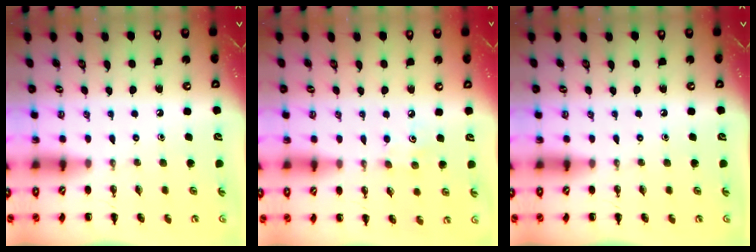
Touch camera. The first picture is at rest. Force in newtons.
{"total": 3.7, "press": 3.6, "slide": 0.9}
{"total": 0.0}